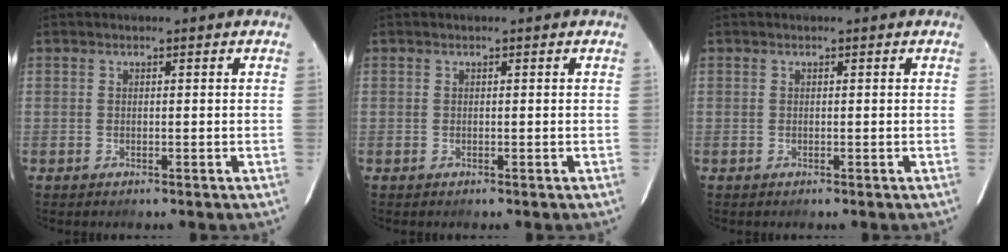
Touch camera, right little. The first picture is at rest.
{"total": 0.0}
{"total": 0.0}